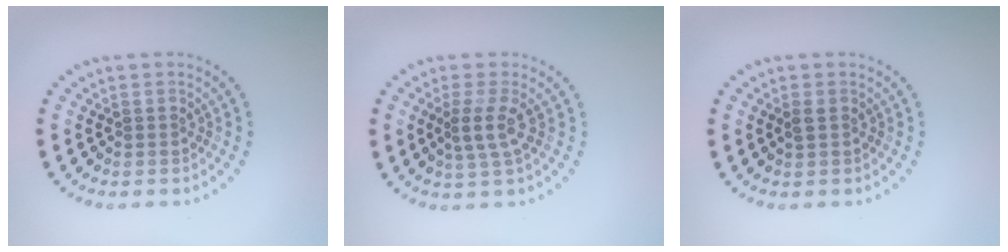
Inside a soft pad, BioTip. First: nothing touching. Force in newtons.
{"total": 2.3, "press": 1.8, "slide": 1.3}
{"total": 0.7, "press": 0.7, "slide": 0.3}